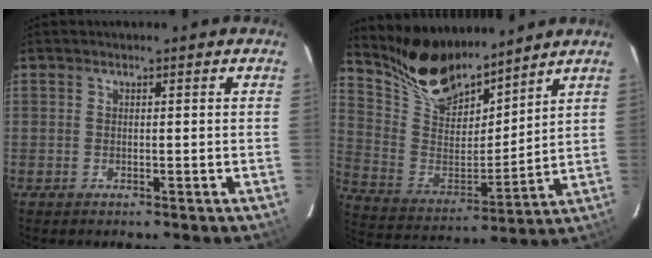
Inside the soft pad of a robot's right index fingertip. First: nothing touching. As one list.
[{"total": 15.5, "force": [13.3, 5.5, 5.8], "torque": [-0.137, 0.000, 0.260]}]